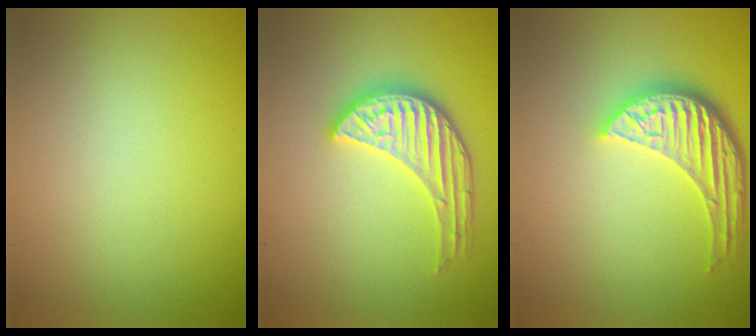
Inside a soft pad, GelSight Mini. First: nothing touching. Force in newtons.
{"total": 3.9, "press": 3.5, "slide": 1.6}
{"total": 5.3, "press": 3.9, "slide": 3.5}